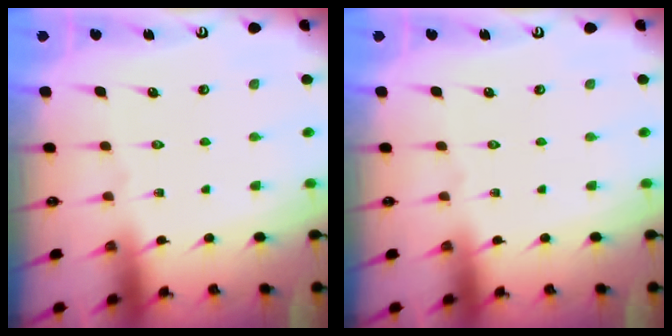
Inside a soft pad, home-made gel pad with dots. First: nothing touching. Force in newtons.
{"total": 0.0}